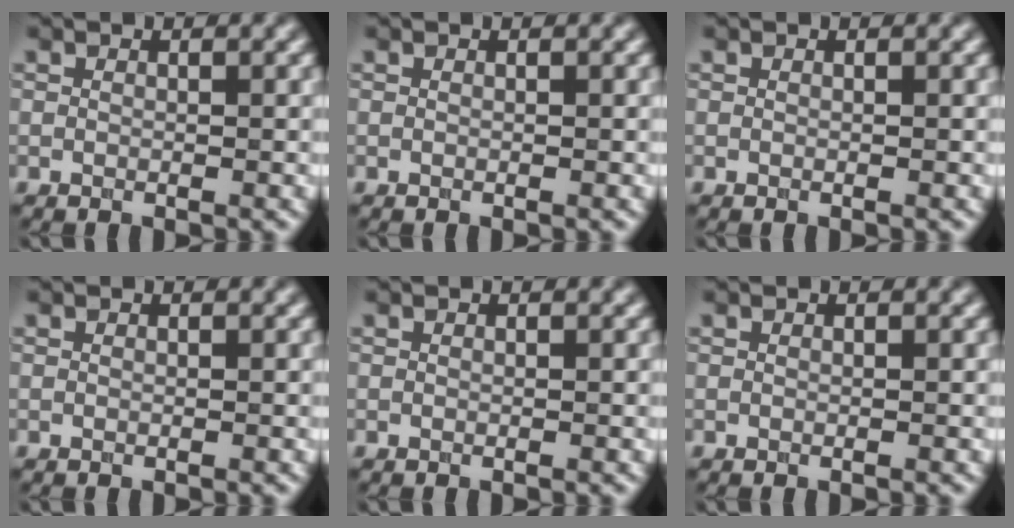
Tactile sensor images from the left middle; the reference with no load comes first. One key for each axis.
{"total": 0.0}
{"total": 0.0}
{"total": 0.0}
{"total": 0.0}
{"total": 0.0}